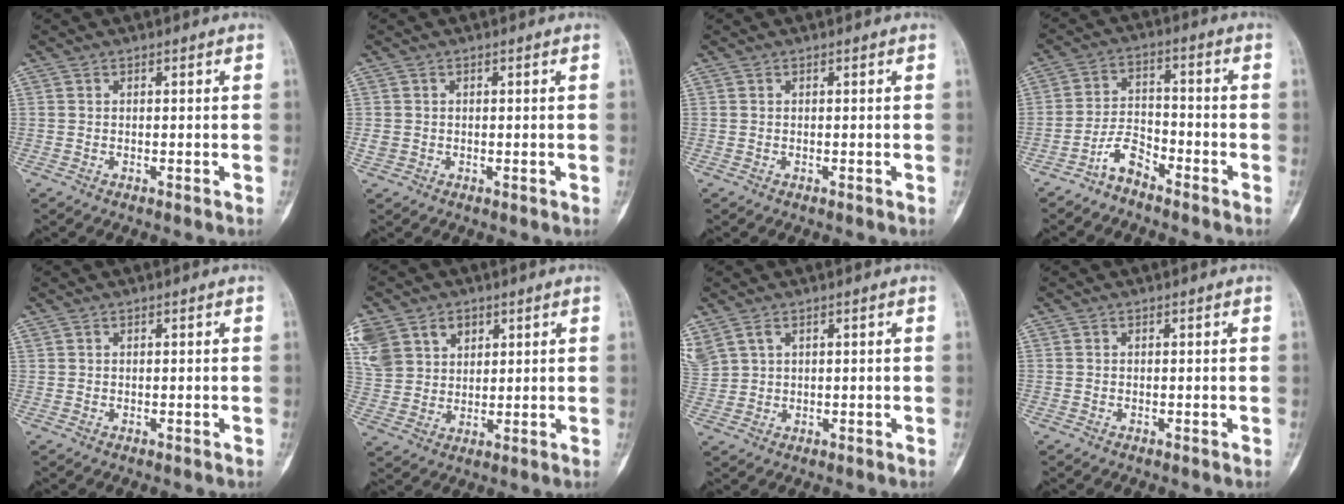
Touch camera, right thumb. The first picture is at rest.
{"total": 2.2, "force": [-0.2, 2.0, 0.8], "torque": [-0.008, 0.004, -0.001]}
{"total": 0.0}
{"total": 5.5, "force": [-4.3, 2.3, 2.5], "torque": [-0.042, 0.040, -0.091]}
{"total": 0.0}
{"total": 16.4, "force": [7.1, 13.0, 7.2], "torque": [-0.175, 0.024, 0.151]}
{"total": 5.4, "force": [2.5, 3.7, 3.1], "torque": [-0.086, 0.008, 0.065]}
{"total": 0.0}